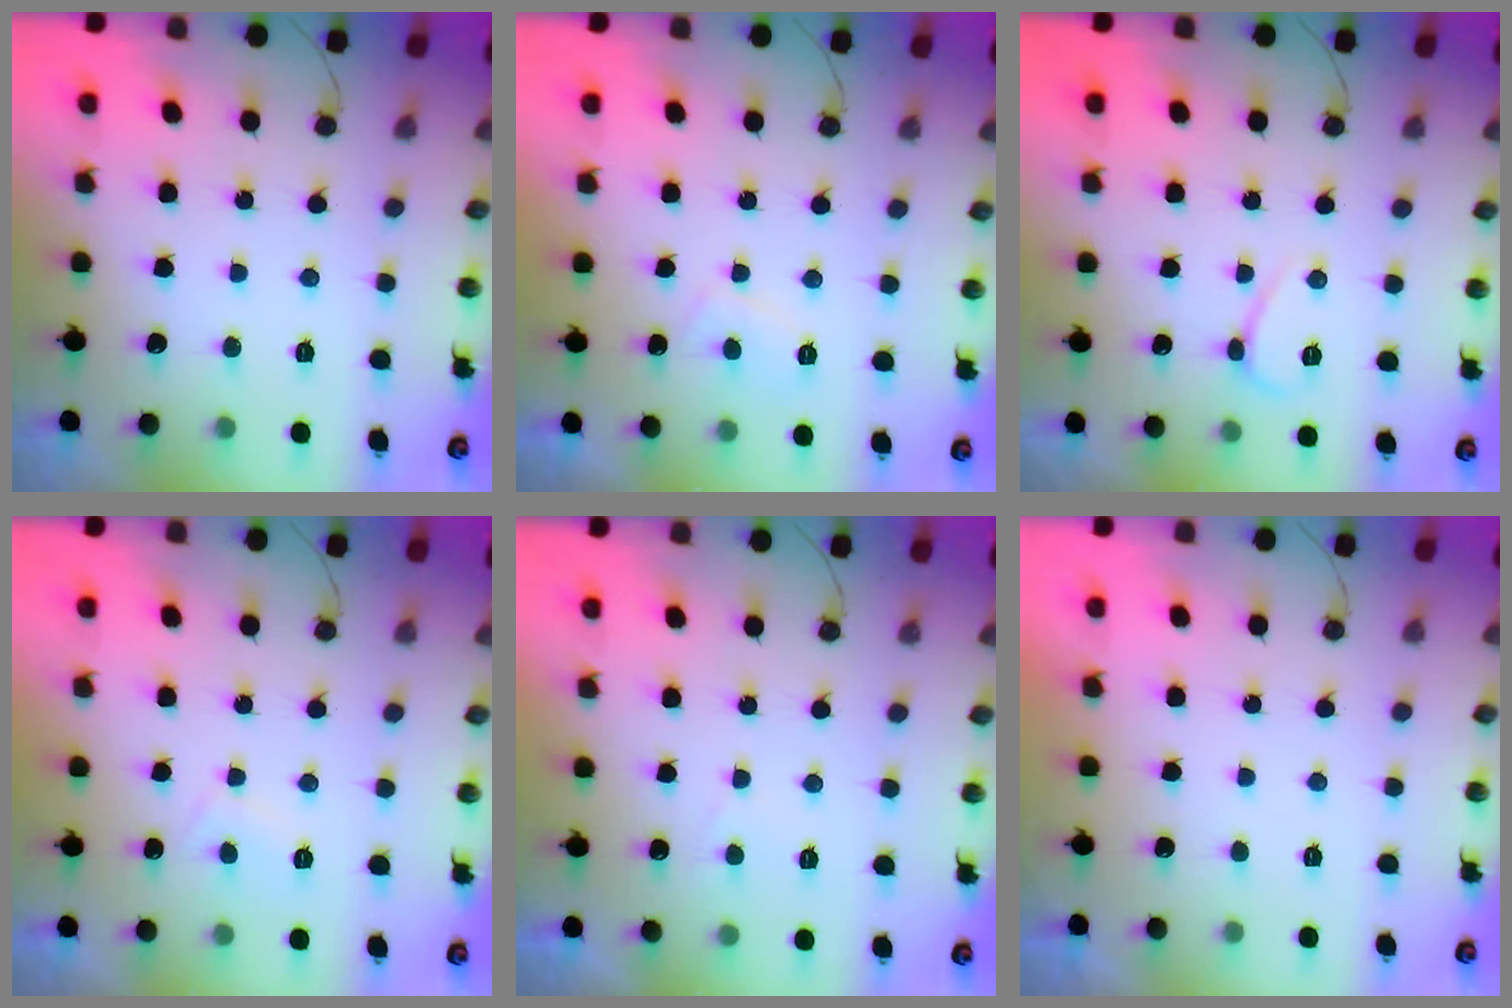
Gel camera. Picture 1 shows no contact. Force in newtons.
{"total": 2.9, "press": 2.8, "slide": 0.9}
{"total": 3.6, "press": 3.6, "slide": 0.5}
{"total": 3.2, "press": 3.1, "slide": 0.7}
{"total": 0.8, "press": 0.6, "slide": 0.5}
{"total": 2.3, "press": 2.2, "slide": 0.3}